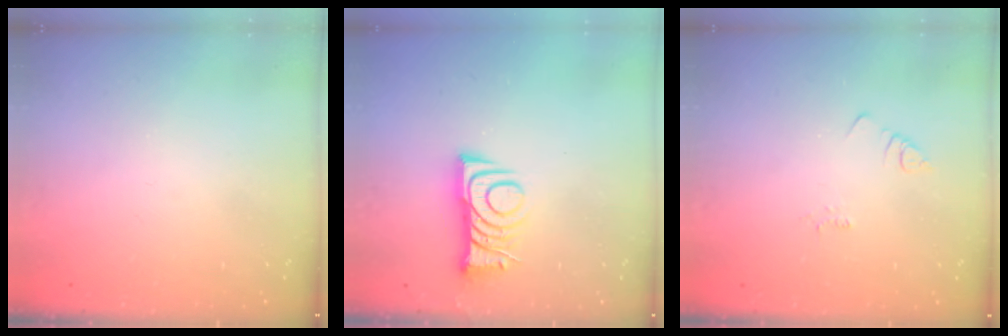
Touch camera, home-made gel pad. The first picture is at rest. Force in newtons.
{"total": 8.5, "press": 8.4, "slide": 0.8}
{"total": 1.9, "press": 1.9, "slide": 0.2}